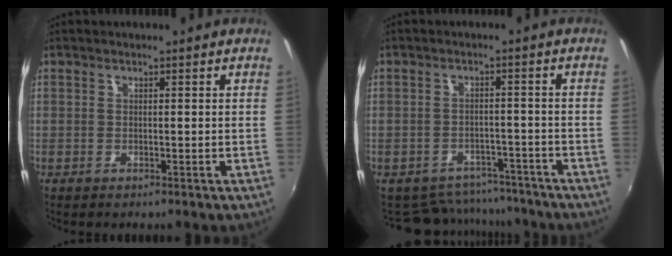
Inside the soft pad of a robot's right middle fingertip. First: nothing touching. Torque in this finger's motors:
{"motor_torque": [-0.46, -0.43, -0.19, -0.07]}